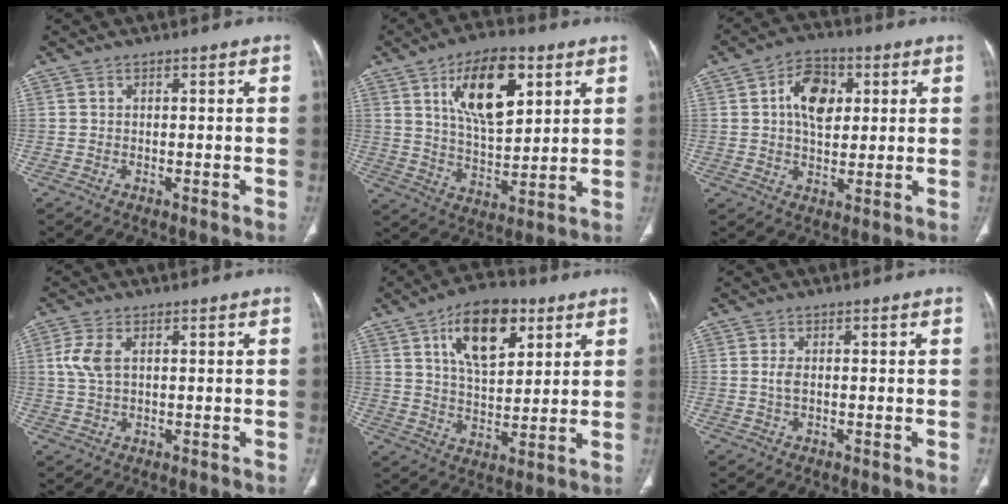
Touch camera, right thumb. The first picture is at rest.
{"total": 15.9, "force": [6.5, 7.6, 12.4], "torque": [-0.173, -0.026, 0.115]}
{"total": 9.7, "force": [2.4, 6.3, 6.9], "torque": [-0.089, 0.000, 0.036]}
{"total": 4.6, "force": [1.0, 2.4, 3.7], "torque": [-0.100, 0.005, 0.019]}
{"total": 14.6, "force": [6.6, 7.5, 10.6], "torque": [-0.140, -0.020, 0.110]}
{"total": 1.5, "force": [-0.1, 0.5, 1.4], "torque": [-0.036, -0.004, -0.001]}